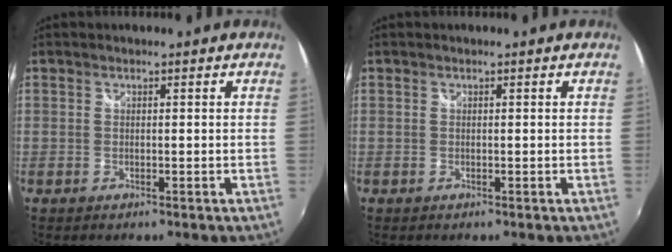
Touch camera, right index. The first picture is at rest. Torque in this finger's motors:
{"motor_torque": [0.00, 0.00, 0.00, 0.00]}